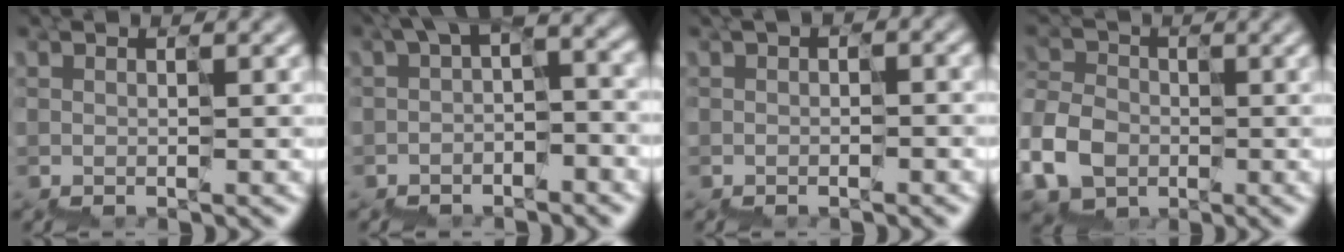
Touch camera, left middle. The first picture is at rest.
{"total": 4.1, "force": [-0.2, 1.9, 3.7], "torque": [-0.060, 0.005, -0.014]}
{"total": 1.1, "force": [-0.4, 0.6, 0.8], "torque": [-0.008, 0.007, -0.011]}
{"total": 4.4, "force": [-3.3, 2.9, -0.4], "torque": [-0.006, -0.008, -0.071]}